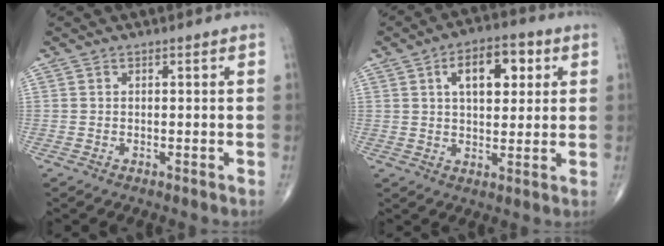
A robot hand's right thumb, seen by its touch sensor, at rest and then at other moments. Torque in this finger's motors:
{"motor_torque": [0.22, 0.78, 0.40, -0.10, 0.03]}